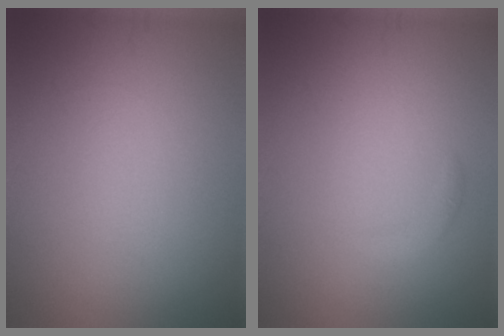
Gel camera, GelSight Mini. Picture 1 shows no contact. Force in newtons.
{"total": 0.9, "press": 0.9, "slide": 0.0}